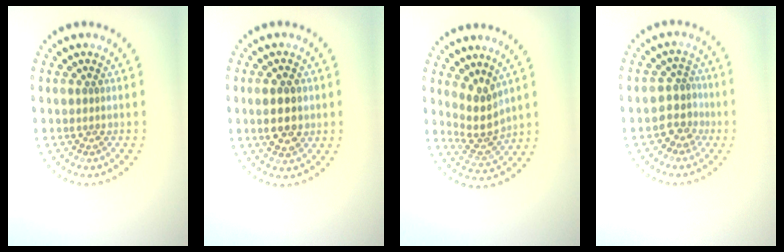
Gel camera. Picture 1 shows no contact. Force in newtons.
{"total": 3.4, "press": 3.4, "slide": 0.2}
{"total": 3.3, "press": 2.7, "slide": 2.0}
{"total": 3.0, "press": 2.5, "slide": 1.7}